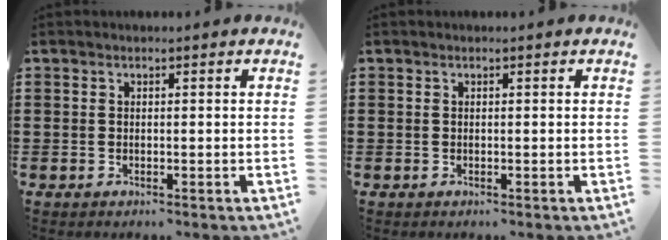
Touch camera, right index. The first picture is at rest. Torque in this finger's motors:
{"motor_torque": [1.00, 1.14, 0.00, -0.01]}